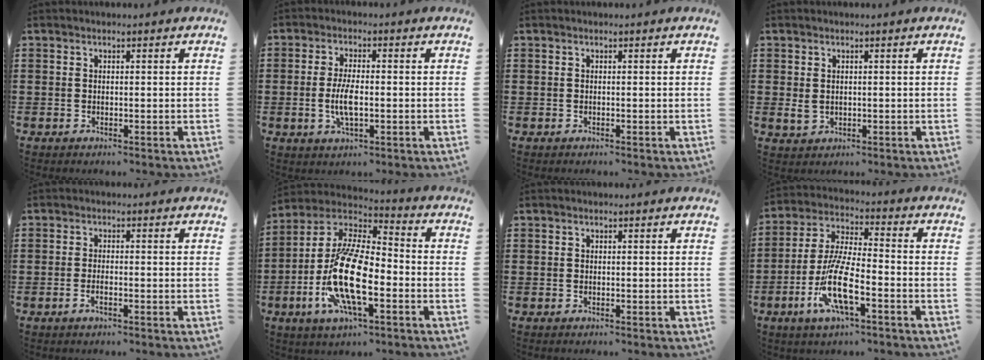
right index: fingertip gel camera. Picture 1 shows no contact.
{"total": 4.8, "force": [-0.8, 1.6, 4.5], "torque": [-0.101, -0.008, -0.020]}
{"total": 0.0}
{"total": 1.7, "force": [0.1, 1.3, 1.1], "torque": [-0.024, 0.002, 0.003]}
{"total": 1.3, "force": [-0.7, 0.2, 1.0], "torque": [-0.017, -0.001, -0.012]}
{"total": 14.7, "force": [-4.9, 5.7, 12.7], "torque": [-0.297, -0.010, -0.103]}
{"total": 0.0}
{"total": 10.5, "force": [-4.6, 2.5, 9.1], "torque": [-0.207, -0.011, -0.092]}